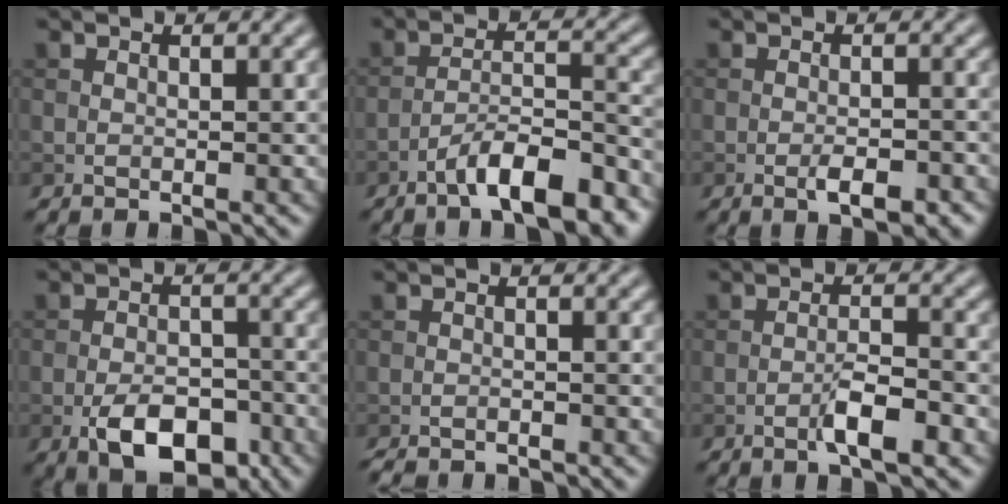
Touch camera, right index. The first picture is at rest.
{"total": 7.7, "force": [-5.3, 1.8, 5.2], "torque": [-0.083, 0.008, -0.088]}
{"total": 2.9, "force": [-1.5, 0.9, 2.4], "torque": [-0.041, -0.002, -0.024]}
{"total": 6.3, "force": [-3.1, 3.3, 4.4], "torque": [-0.069, -0.005, -0.057]}
{"total": 1.3, "force": [-1.3, 0.1, 0.4], "torque": [-0.007, -0.004, -0.024]}
{"total": 3.3, "force": [-1.7, 0.7, 2.8], "torque": [-0.051, 0.006, -0.034]}